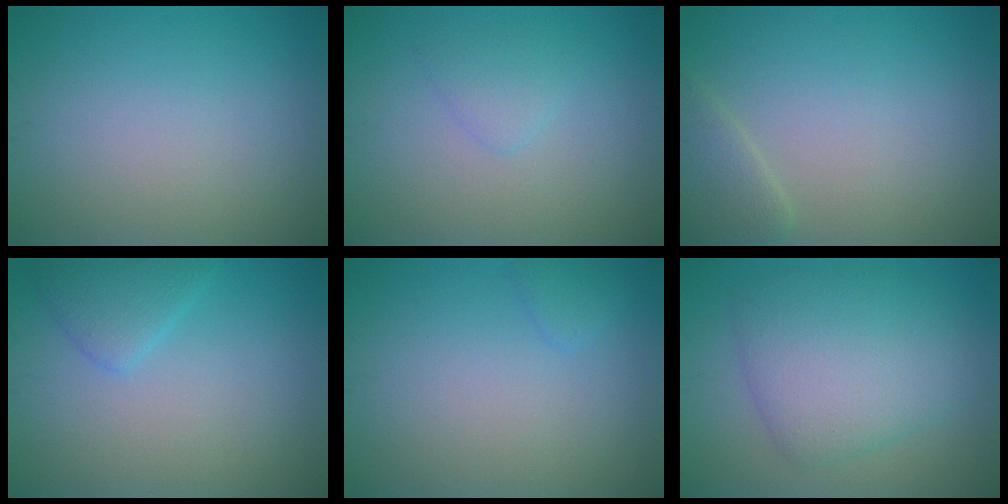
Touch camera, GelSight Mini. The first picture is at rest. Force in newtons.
{"total": 1.4, "press": 1.4, "slide": 0.1}
{"total": 2.2, "press": 2.2, "slide": 0.2}
{"total": 2.3, "press": 2.3, "slide": 0.1}
{"total": 0.9, "press": 0.9, "slide": 0.1}
{"total": 6.5, "press": 6.5, "slide": 0.1}